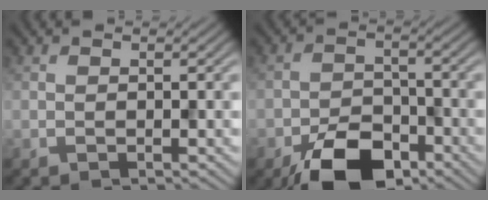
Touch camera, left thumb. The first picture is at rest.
{"total": 8.4, "force": [-5.4, 4.3, 4.8], "torque": [-0.079, -0.007, -0.104]}